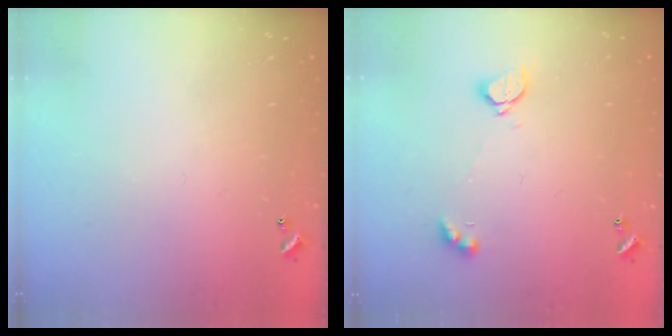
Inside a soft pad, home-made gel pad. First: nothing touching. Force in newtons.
{"total": 2.2, "press": 2.2, "slide": 0.2}